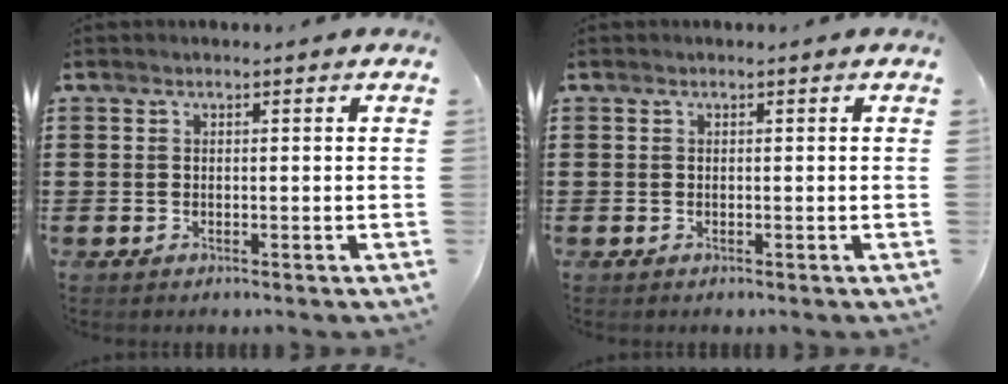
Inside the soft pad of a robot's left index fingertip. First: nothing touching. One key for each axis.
{"total": 0.0}